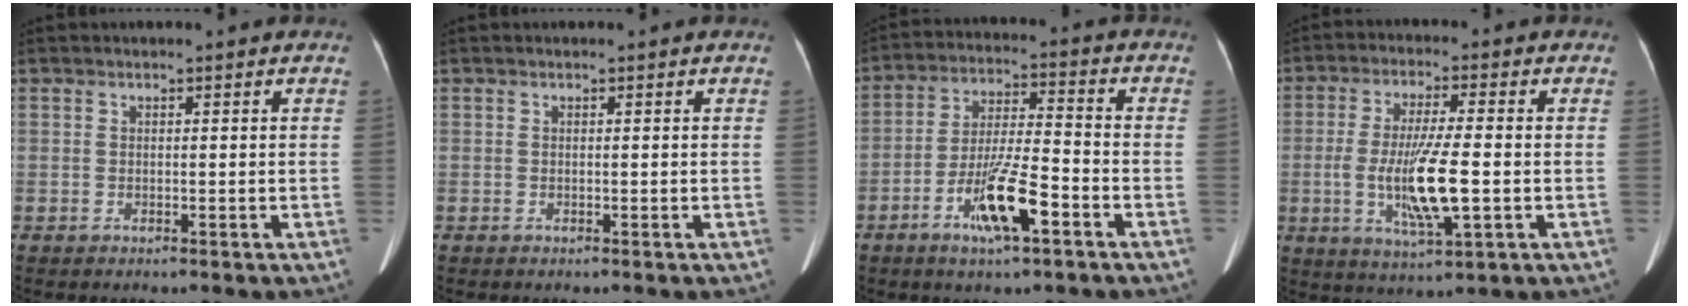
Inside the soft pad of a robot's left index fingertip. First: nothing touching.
{"total": 0.0}
{"total": 10.3, "force": [-5.0, 1.6, 8.9], "torque": [-0.174, -0.004, -0.090]}
{"total": 10.5, "force": [-1.7, 1.3, 10.3], "torque": [-0.200, -0.014, -0.029]}